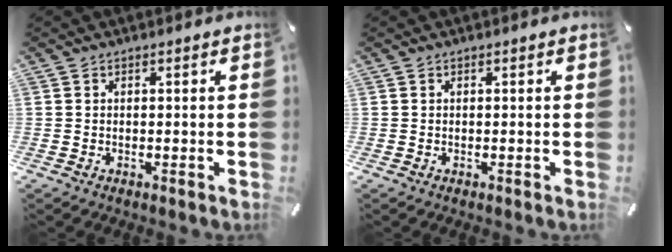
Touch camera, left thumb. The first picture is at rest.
{"total": 0.0}